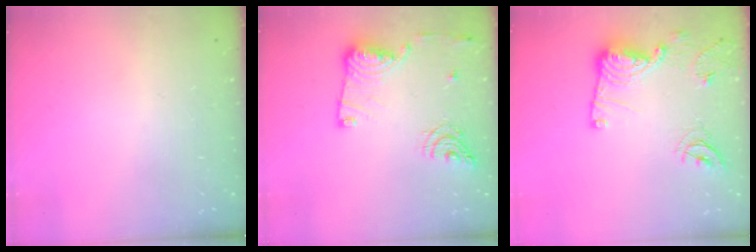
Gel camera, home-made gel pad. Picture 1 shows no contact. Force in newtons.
{"total": 13.9, "press": 13.9, "slide": 0.8}
{"total": 13.7, "press": 13.6, "slide": 1.4}